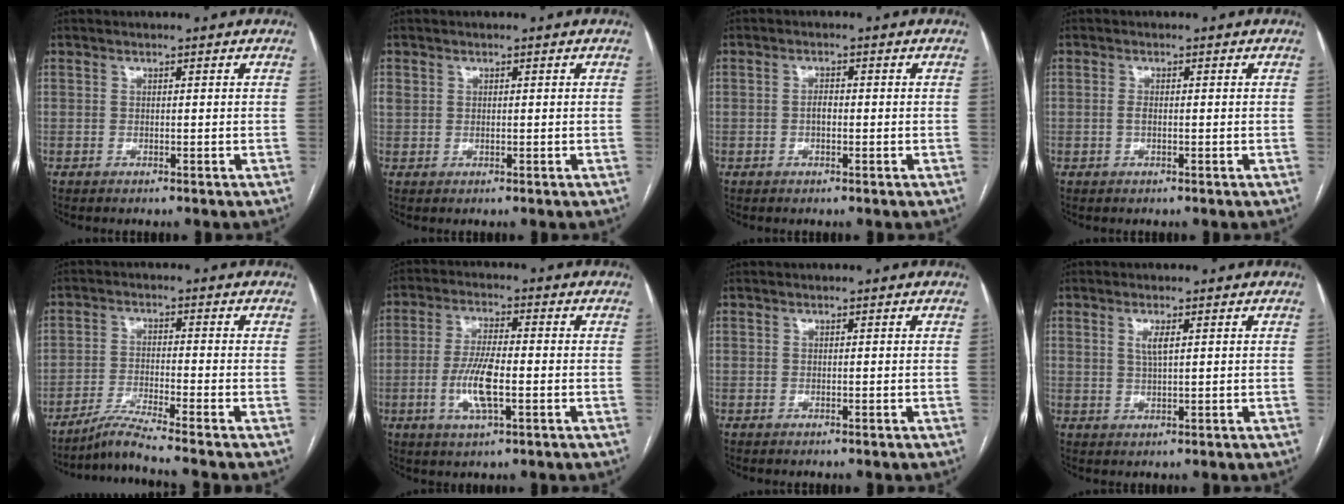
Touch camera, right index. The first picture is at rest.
{"total": 1.3, "force": [0.4, 1.1, 0.6], "torque": [-0.018, 0.014, 0.012]}
{"total": 1.5, "force": [-0.3, 0.7, 1.3], "torque": [-0.023, 0.004, -0.005]}
{"total": 1.0, "force": [-0.1, 0.4, 0.9], "torque": [-0.021, 0.002, -0.001]}
{"total": 5.8, "force": [-5.0, -2.2, 2.1], "torque": [-0.042, -0.027, -0.096]}
{"total": 7.6, "force": [-1.9, 1.5, 7.2], "torque": [-0.147, -0.003, -0.036]}
{"total": 0.0}
{"total": 2.3, "force": [0.9, 0.4, 2.1], "torque": [-0.045, -0.001, 0.019]}